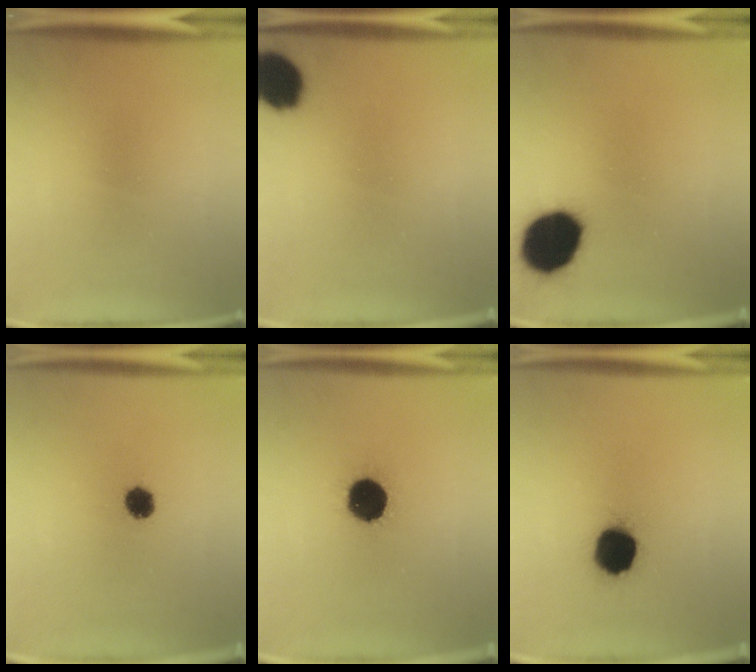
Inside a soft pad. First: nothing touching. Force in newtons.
{"total": 10.7}
{"total": 16.7}
{"total": 5.0}
{"total": 13.2}
{"total": 12.8}